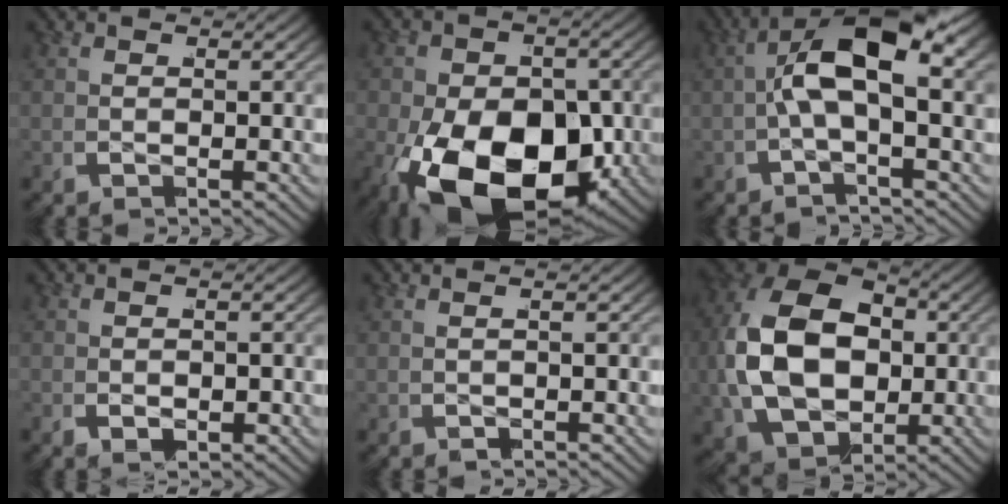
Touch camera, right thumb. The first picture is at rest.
{"total": 19.0, "force": [-5.1, 12.2, 13.7], "torque": [-0.258, -0.071, -0.051]}
{"total": 10.2, "force": [0.7, 4.1, 9.3], "torque": [-0.175, 0.018, -0.004]}
{"total": 1.3, "force": [-0.7, 0.8, 0.7], "torque": [-0.013, -0.002, -0.010]}
{"total": 1.1, "force": [-0.1, -1.0, -0.2], "torque": [0.005, 0.016, -0.007]}
{"total": 19.0, "force": [0.7, 13.5, 13.3], "torque": [-0.318, -0.029, 0.025]}